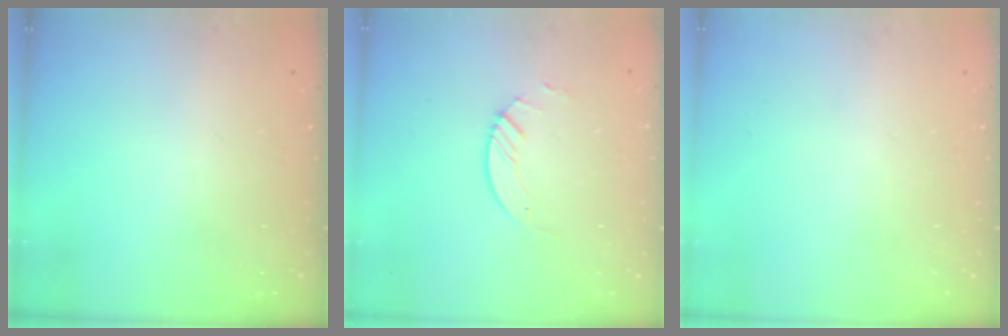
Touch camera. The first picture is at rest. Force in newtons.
{"total": 3.5, "press": 3.5, "slide": 0.3}
{"total": 0.0}